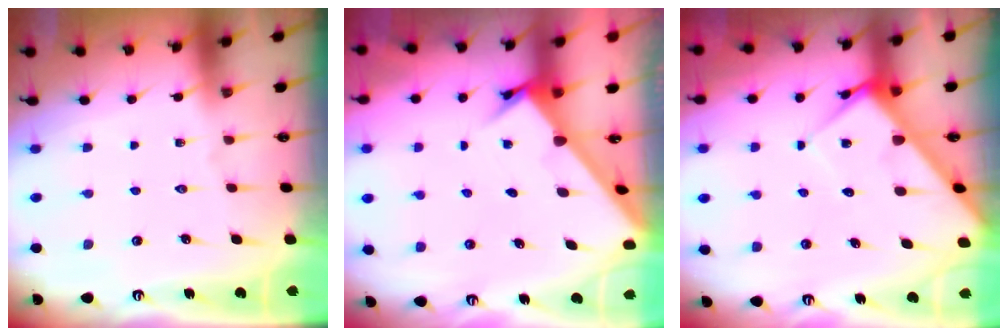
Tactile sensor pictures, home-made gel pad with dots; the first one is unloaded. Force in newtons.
{"total": 2.5, "press": 2.5, "slide": 0.2}
{"total": 5.3, "press": 5.3, "slide": 0.6}